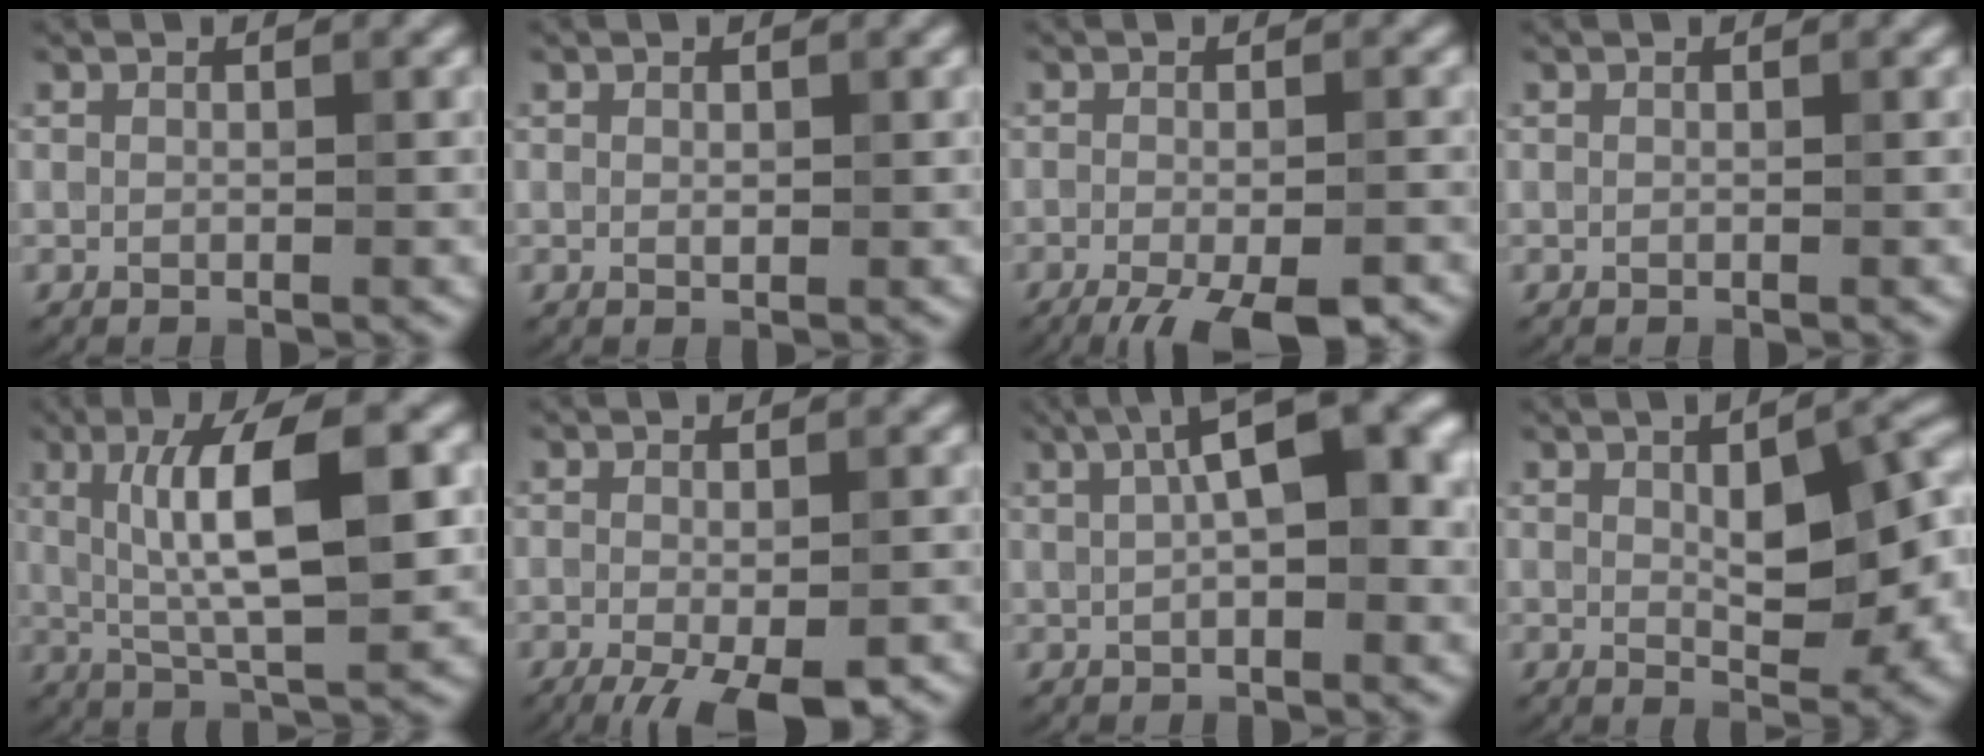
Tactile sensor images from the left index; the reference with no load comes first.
{"total": 0.5, "force": [0.1, 0.3, 0.4], "torque": [-0.005, -0.001, 0.002]}
{"total": 7.5, "force": [-4.9, 1.9, 5.3], "torque": [-0.082, -0.029, -0.076]}
{"total": 0.0}
{"total": 9.1, "force": [1.3, 2.4, 8.7], "torque": [-0.135, 0.004, 0.025]}
{"total": 6.3, "force": [-3.6, 1.7, 4.9], "torque": [-0.071, -0.012, -0.052]}
{"total": 9.5, "force": [2.5, 3.4, 8.5], "torque": [-0.103, 0.023, 0.029]}
{"total": 8.2, "force": [0.6, 3.3, 7.4], "torque": [-0.106, 0.004, 0.015]}